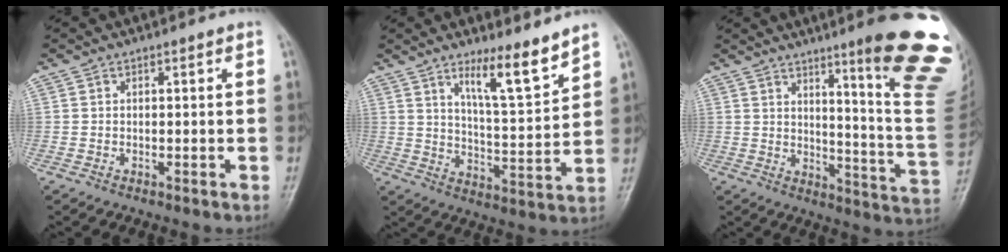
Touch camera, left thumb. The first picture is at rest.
{"total": 10.0, "force": [7.2, 1.4, 6.7], "torque": [-0.102, -0.065, 0.127]}
{"total": 22.0, "force": [12.2, 2.1, 18.2], "torque": [-0.196, -0.074, 0.163]}